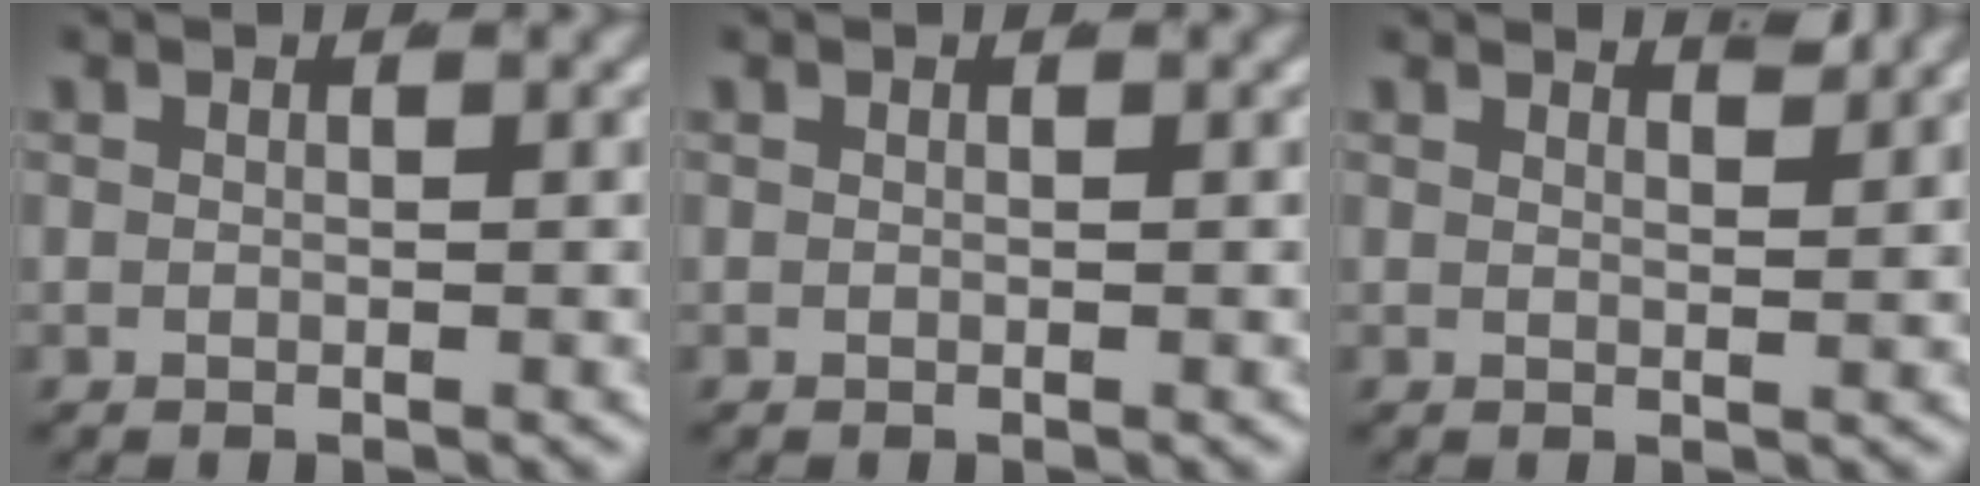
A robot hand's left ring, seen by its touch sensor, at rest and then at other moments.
{"total": 0.0}
{"total": 1.9, "force": [1.7, -0.5, 0.6], "torque": [-0.001, -0.008, 0.032]}